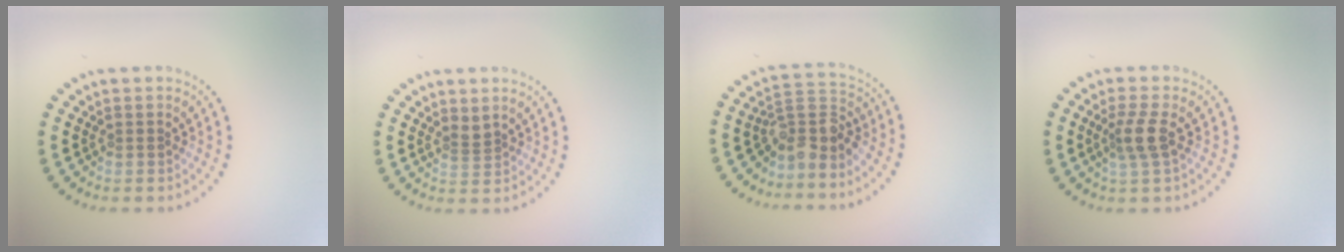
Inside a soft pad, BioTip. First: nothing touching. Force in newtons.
{"total": 1.0, "press": 0.6, "slide": 0.8}
{"total": 3.6, "press": 2.7, "slide": 2.4}
{"total": 2.5, "press": 2.1, "slide": 1.4}